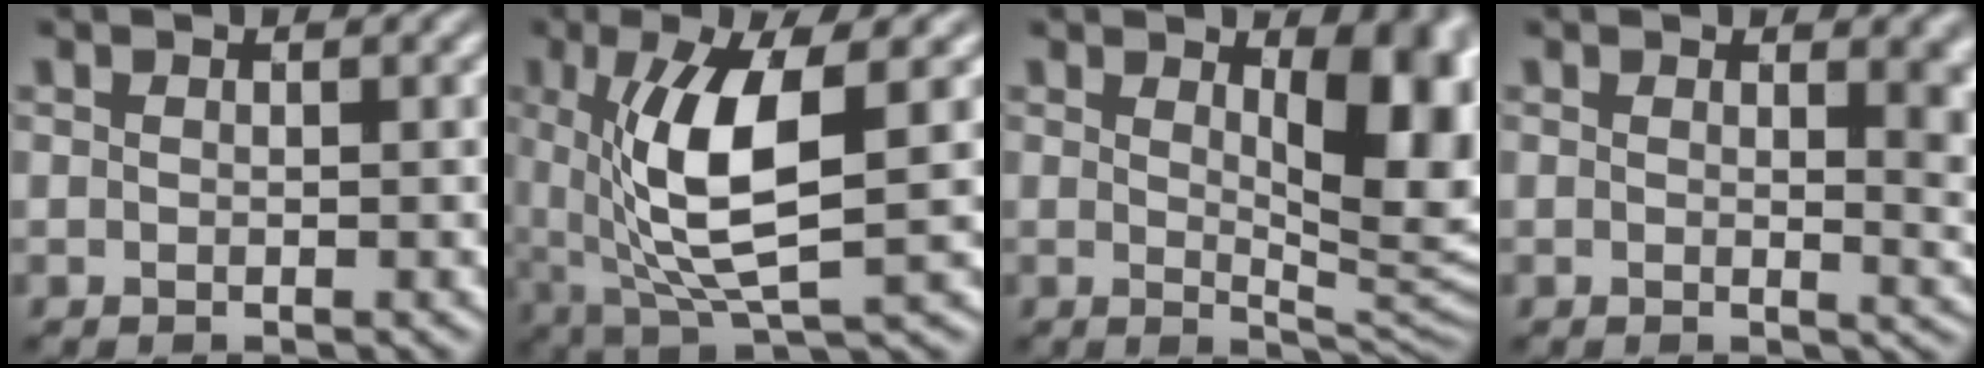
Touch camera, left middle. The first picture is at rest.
{"total": 8.3, "force": [0.9, 2.5, 7.8], "torque": [-0.158, -0.010, 0.027]}
{"total": 8.2, "force": [1.8, 2.9, 7.5], "torque": [-0.093, -0.007, 0.036]}
{"total": 6.8, "force": [2.3, 3.2, 5.6], "torque": [-0.021, 0.009, 0.038]}